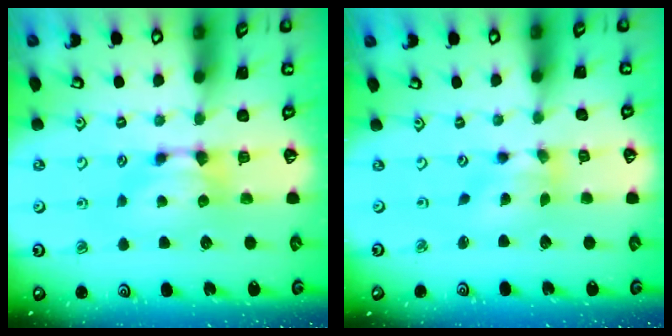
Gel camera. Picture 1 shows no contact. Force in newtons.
{"total": 2.0, "press": 1.6, "slide": 1.2}